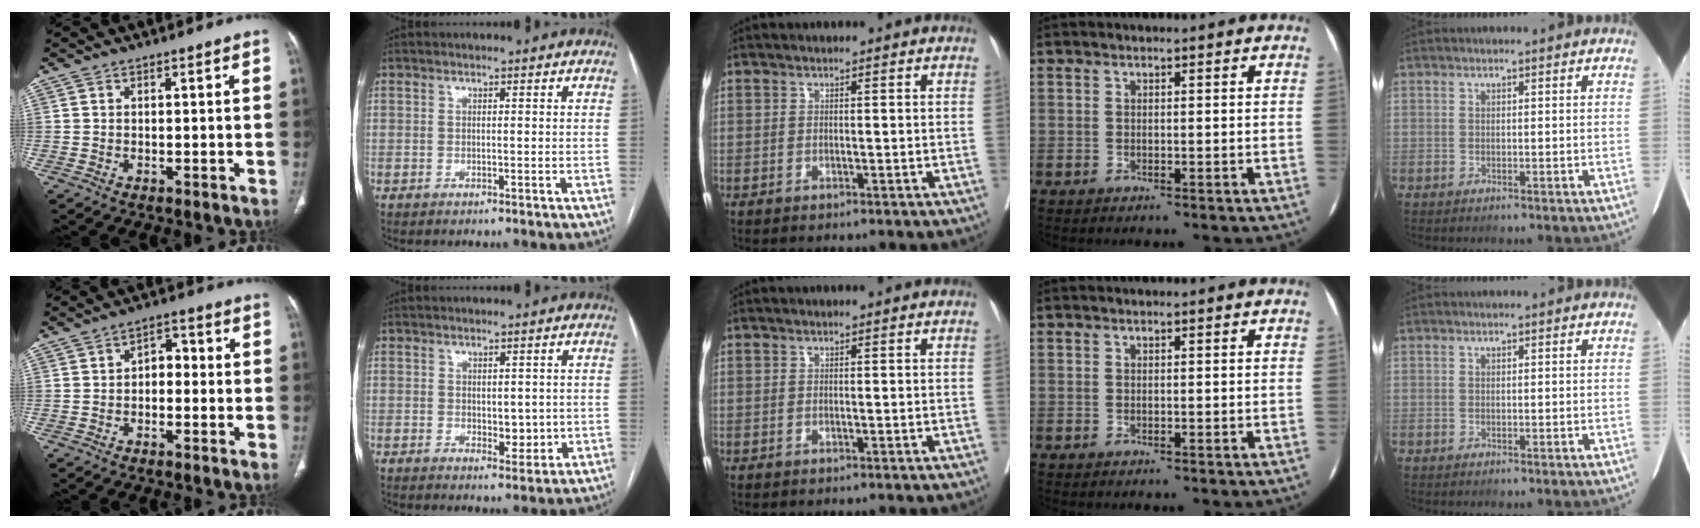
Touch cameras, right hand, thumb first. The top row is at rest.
{"thumb": {"total": 3.9, "force": [-0.4, 2.7, 2.8], "torque": [-0.024, 0.020, -0.018]}, "index": {"total": 3.6, "force": [0.0, 2.1, 2.9], "torque": [-0.035, -0.004, 0.011]}}